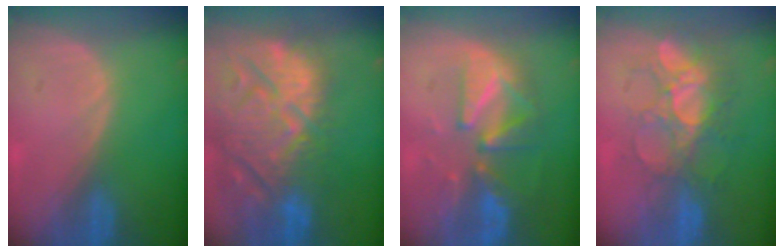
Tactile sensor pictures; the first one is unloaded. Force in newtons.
{"total": 15.3, "press": 13.0, "slide": 7.9}
{"total": 9.7, "press": 8.6, "slide": 4.4}
{"total": 9.5, "press": 8.5, "slide": 4.2}